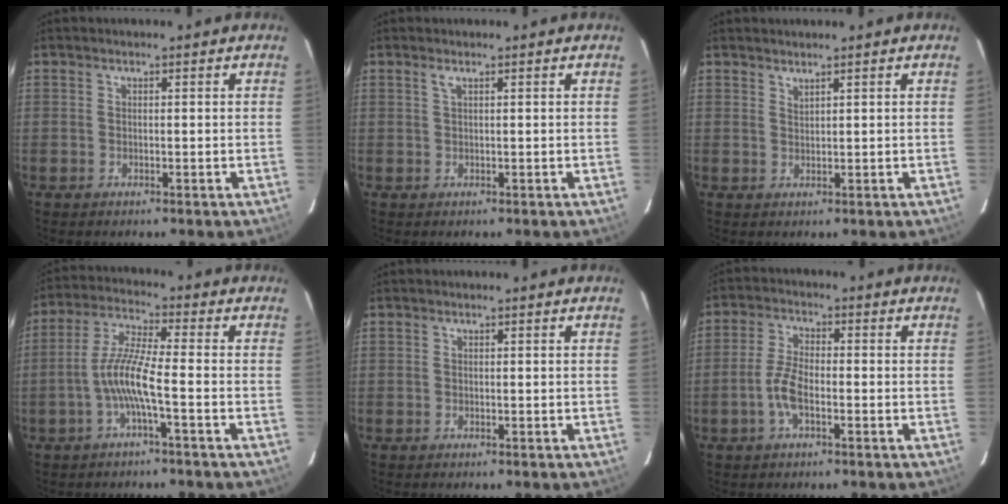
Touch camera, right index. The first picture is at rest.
{"total": 0.8, "force": [0.4, -0.1, 0.6], "torque": [-0.013, 0.003, 0.007]}
{"total": 1.0, "force": [0.9, 0.0, 0.3], "torque": [-0.005, -0.003, 0.017]}
{"total": 7.5, "force": [-2.7, 0.1, 7.0], "torque": [-0.156, 0.008, -0.052]}
{"total": 0.0}
{"total": 5.4, "force": [-1.9, 2.0, 4.6], "torque": [-0.103, 0.005, -0.039]}